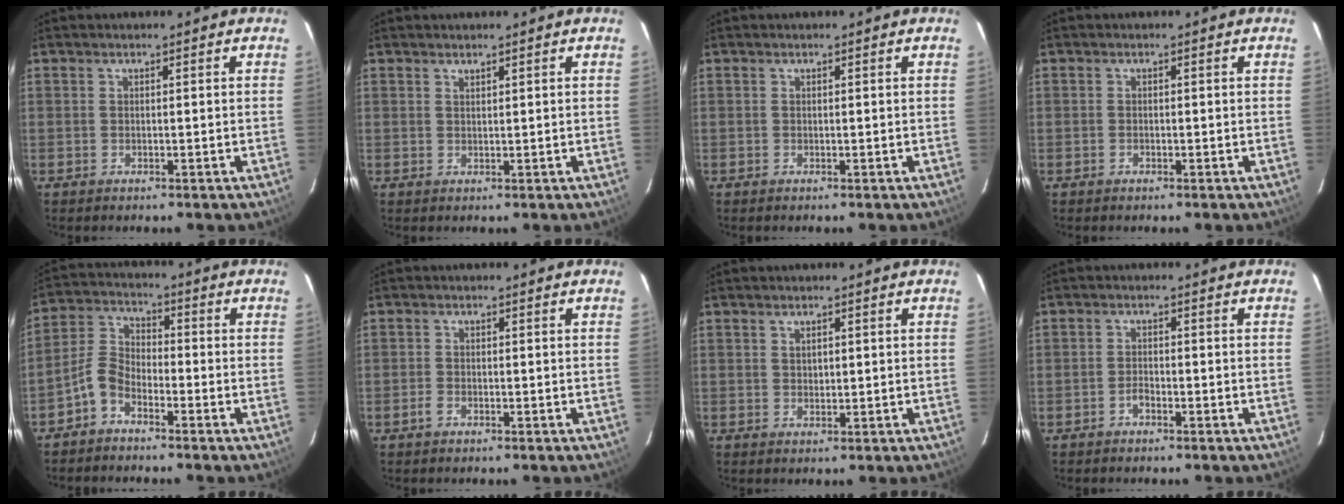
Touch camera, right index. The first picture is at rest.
{"total": 0.7, "force": [0.7, 0.1, 0.2], "torque": [-0.003, 0.001, 0.013]}
{"total": 0.0}
{"total": 0.5, "force": [-0.4, 0.3, 0.2], "torque": [-0.003, 0.000, -0.008]}
{"total": 5.4, "force": [-3.7, 2.8, 2.8], "torque": [-0.065, 0.020, -0.083]}
{"total": 1.4, "force": [-0.9, 0.7, 0.7], "torque": [-0.016, 0.001, -0.020]}
{"total": 1.4, "force": [0.7, 1.0, 0.8], "torque": [-0.011, 0.004, 0.014]}
{"total": 1.4, "force": [-1.1, 0.5, 0.6], "torque": [-0.012, 0.003, -0.023]}